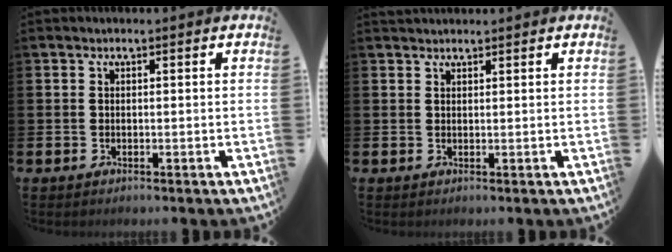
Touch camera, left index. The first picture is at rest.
{"total": 1.3, "force": [1.2, 0.3, 0.0], "torque": [0.010, 0.000, 0.021]}